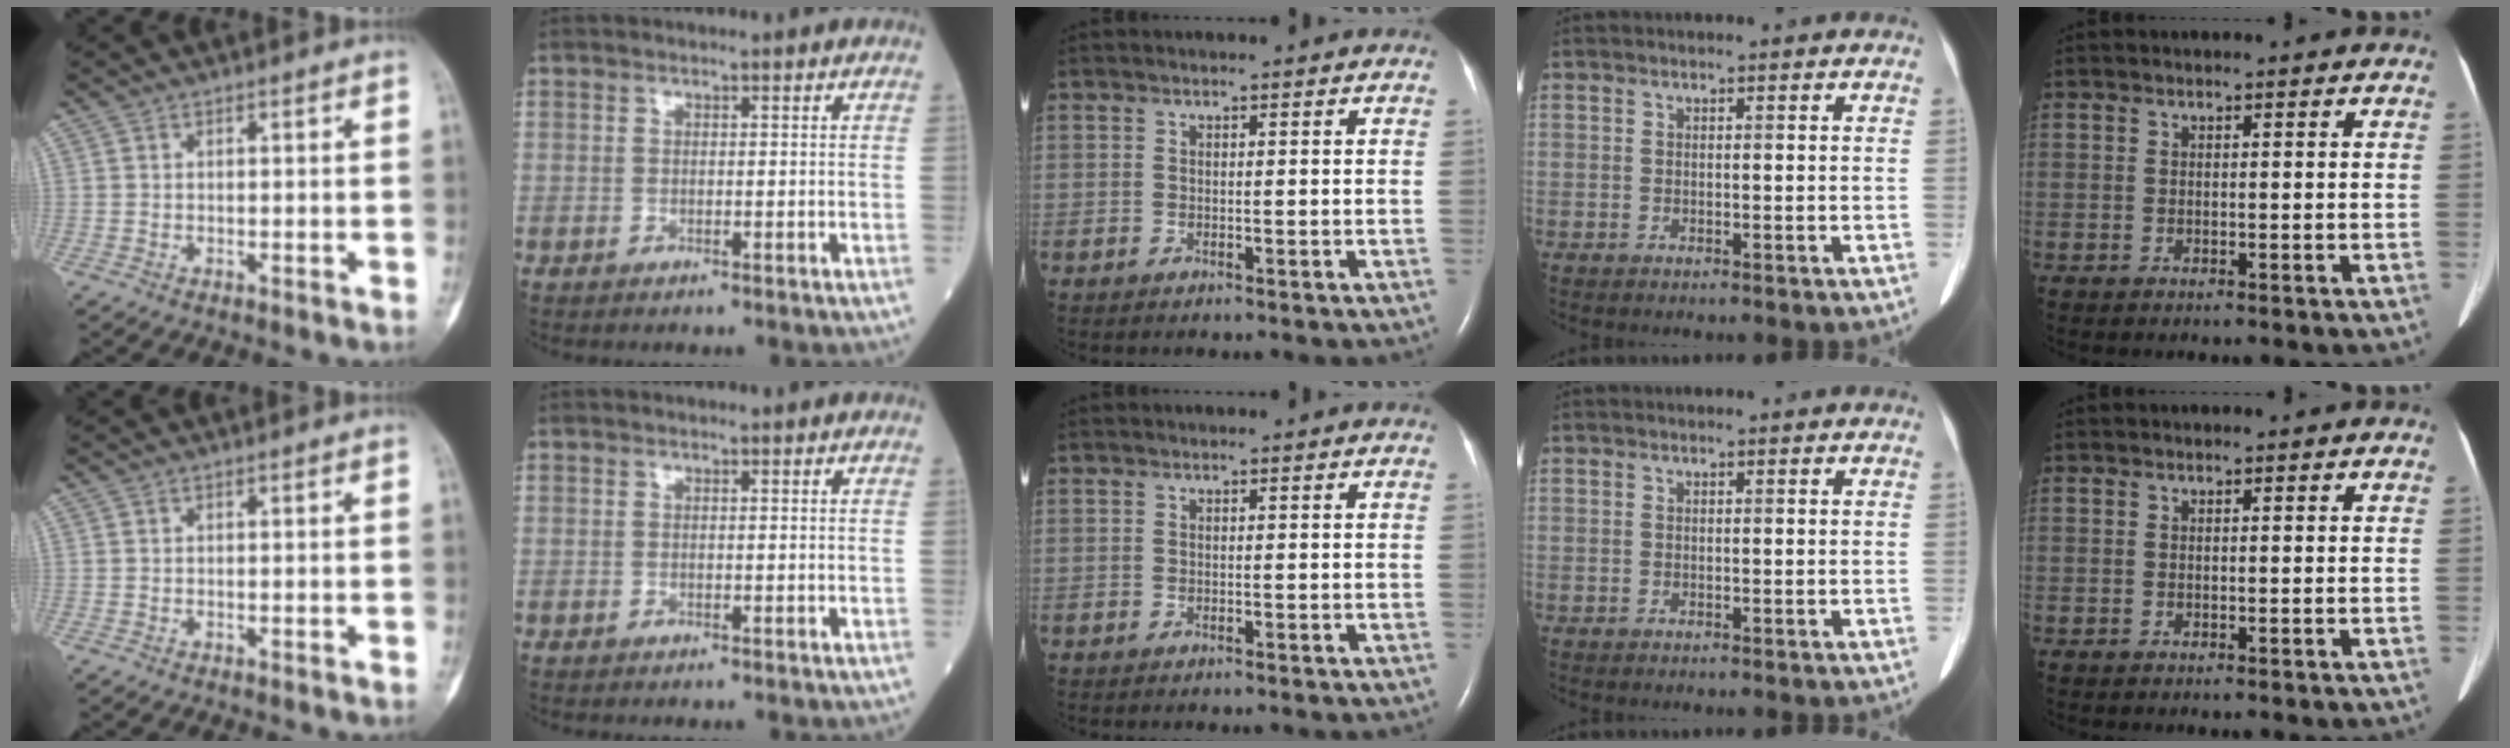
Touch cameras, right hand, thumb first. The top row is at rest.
{}